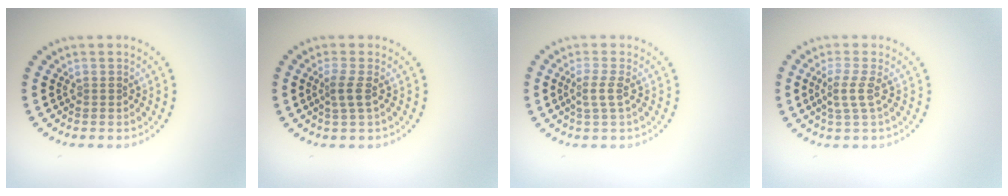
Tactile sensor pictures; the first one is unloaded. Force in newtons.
{"total": 1.6, "press": 1.2, "slide": 1.1}
{"total": 1.8, "press": 1.3, "slide": 1.2}
{"total": 2.0, "press": 1.6, "slide": 1.3}